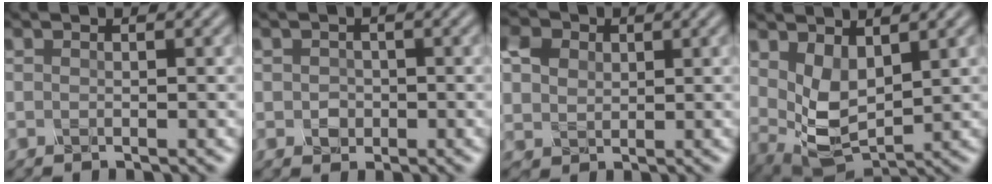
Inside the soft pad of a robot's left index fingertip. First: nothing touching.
{"total": 0.7, "force": [-0.3, 0.4, -0.5], "torque": [-0.003, 0.003, -0.001]}
{"total": 3.8, "force": [2.1, 2.9, 1.4], "torque": [-0.065, 0.020, 0.039]}
{"total": 3.9, "force": [1.9, 2.0, 2.7], "torque": [-0.078, -0.007, 0.052]}